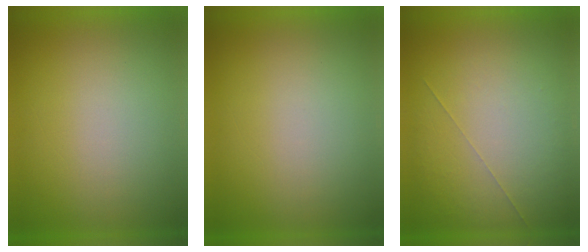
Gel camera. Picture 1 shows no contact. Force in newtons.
{"total": 0.0}
{"total": 1.0}